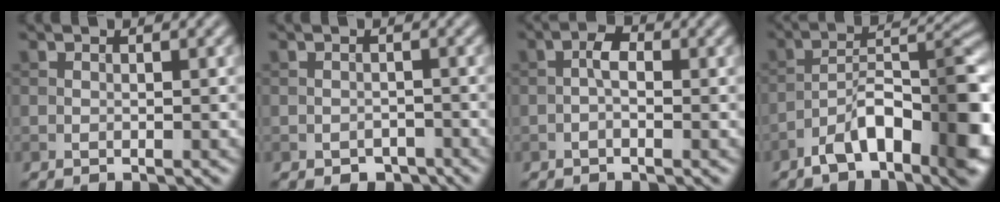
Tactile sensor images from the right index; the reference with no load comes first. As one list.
[{"total": 1.7, "force": [-1.2, 1.0, 0.6], "torque": [-0.006, -0.001, -0.019]}, {"total": 1.7, "force": [-0.4, 0.7, 1.4], "torque": [-0.024, 0.006, -0.012]}, {"total": 9.6, "force": [-5.0, 3.6, 7.3], "torque": [-0.108, 0.021, -0.084]}]